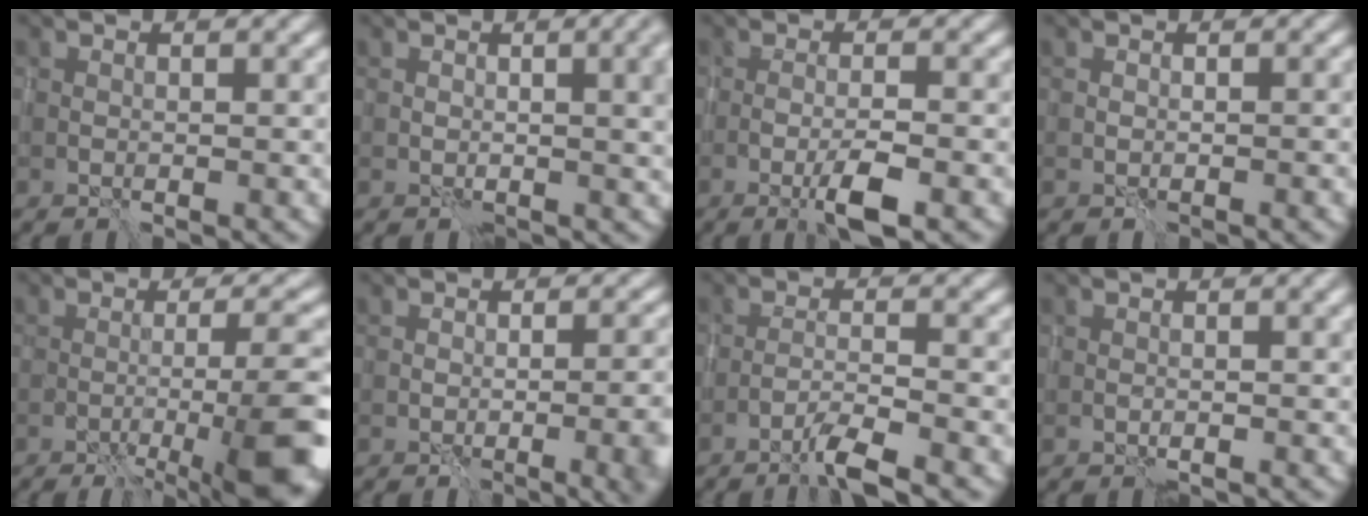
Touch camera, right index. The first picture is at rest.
{"total": 5.2, "force": [1.0, 2.0, 4.7], "torque": [-0.038, 0.011, 0.014]}
{"total": 3.2, "force": [-1.4, 0.5, 2.8], "torque": [-0.053, 0.004, -0.029]}
{"total": 0.5, "force": [-0.4, 0.1, 0.4], "torque": [-0.007, 0.000, -0.005]}
{"total": 9.6, "force": [-4.0, 1.9, 8.5], "torque": [-0.104, 0.005, -0.060]}
{"total": 7.0, "force": [-2.1, 2.7, 6.1], "torque": [-0.058, -0.003, -0.016]}
{"total": 3.1, "force": [-2.2, 0.0, 2.2], "torque": [-0.037, 0.007, -0.052]}
{"total": 1.1, "force": [-0.5, 0.2, 1.0], "torque": [-0.019, 0.000, -0.010]}